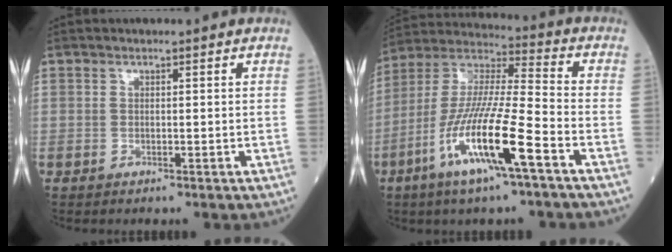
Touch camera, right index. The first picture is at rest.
{"total": 16.2, "force": [-7.2, 0.9, 14.5], "torque": [-0.292, -0.018, -0.139]}